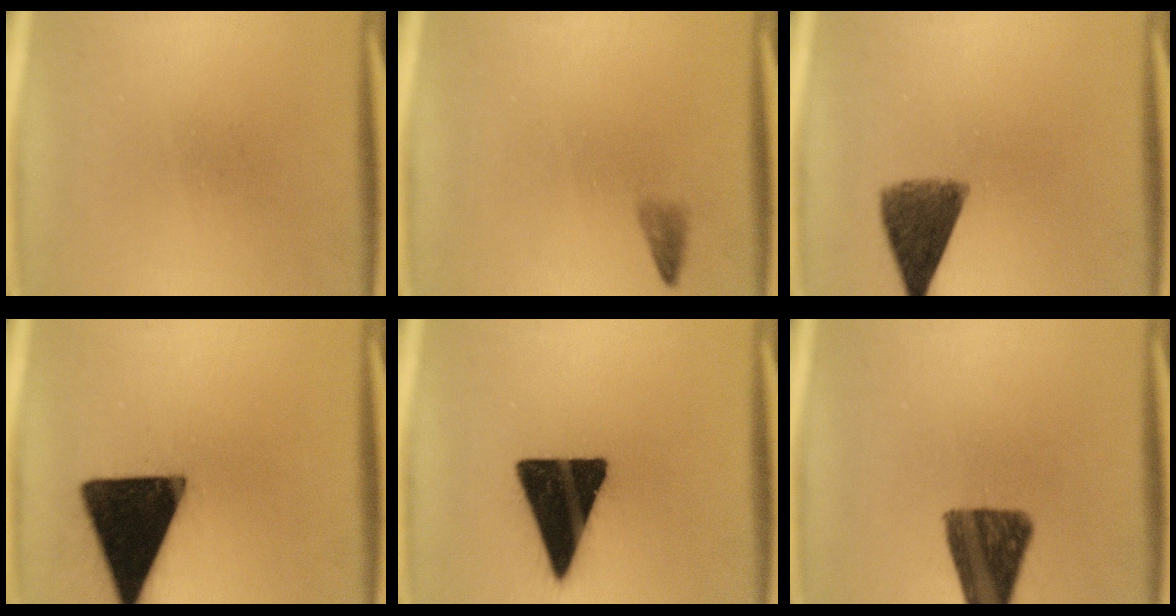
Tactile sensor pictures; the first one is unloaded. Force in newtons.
{"total": 1.2}
{"total": 8.1}
{"total": 19.7}
{"total": 18.8}
{"total": 12.1}